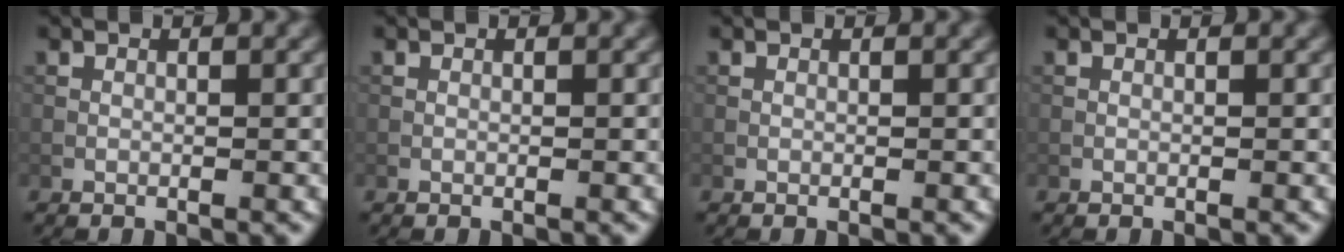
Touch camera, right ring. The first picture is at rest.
{"total": 0.0}
{"total": 0.0}
{"total": 0.0}